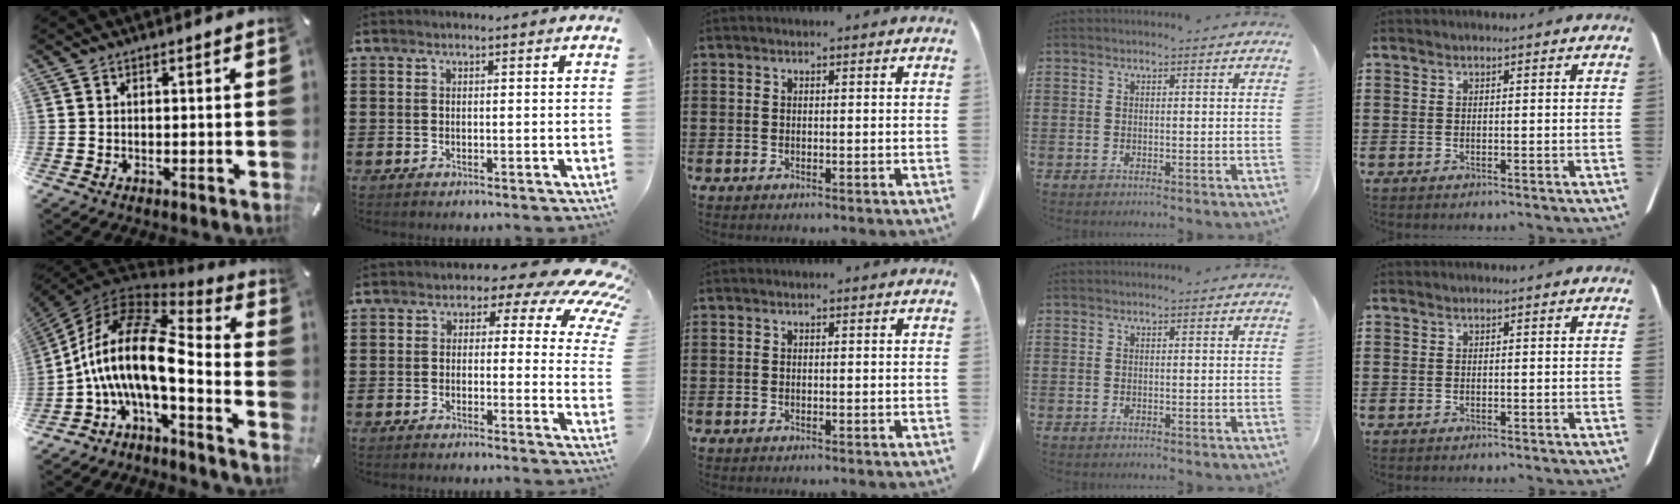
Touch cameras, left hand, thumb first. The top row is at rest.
{"thumb": {"total": 18.6, "force": [-2.0, 7.5, 16.8], "torque": [-0.365, -0.020, -0.043]}, "index": {"total": 7.0, "force": [4.3, 3.3, 4.5], "torque": [-0.068, -0.030, 0.064]}}